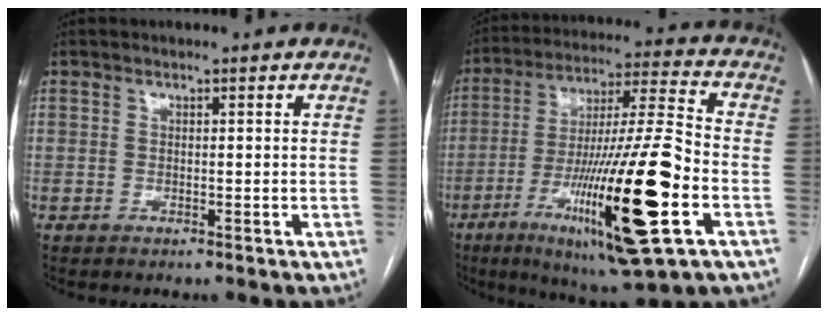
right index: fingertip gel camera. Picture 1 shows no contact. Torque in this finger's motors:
{"motor_torque": [2.14, 0.00, 1.05, 0.21]}